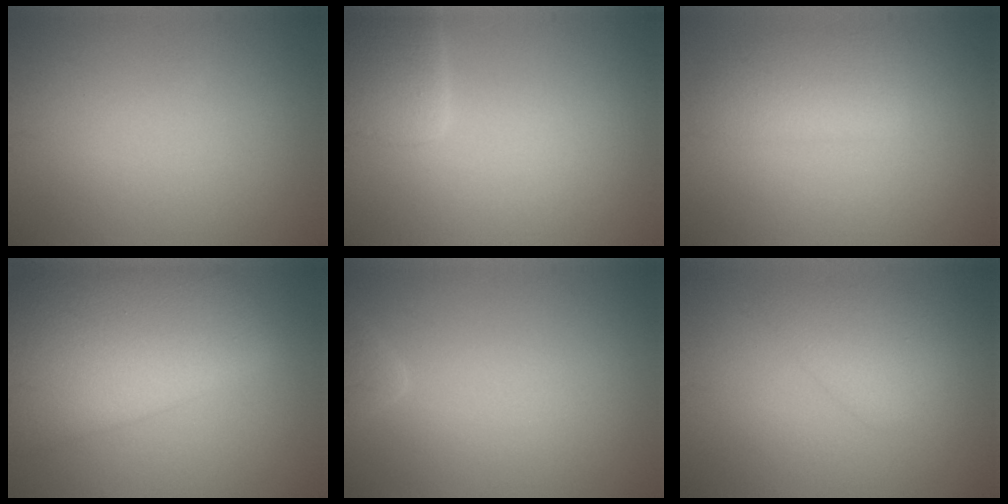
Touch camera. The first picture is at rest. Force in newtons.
{"total": 3.4, "press": 3.3, "slide": 0.2}
{"total": 3.1, "press": 3.1, "slide": 0.4}
{"total": 10.6, "press": 10.5, "slide": 0.4}
{"total": 1.5, "press": 1.5, "slide": 0.2}
{"total": 2.5, "press": 2.4, "slide": 0.2}